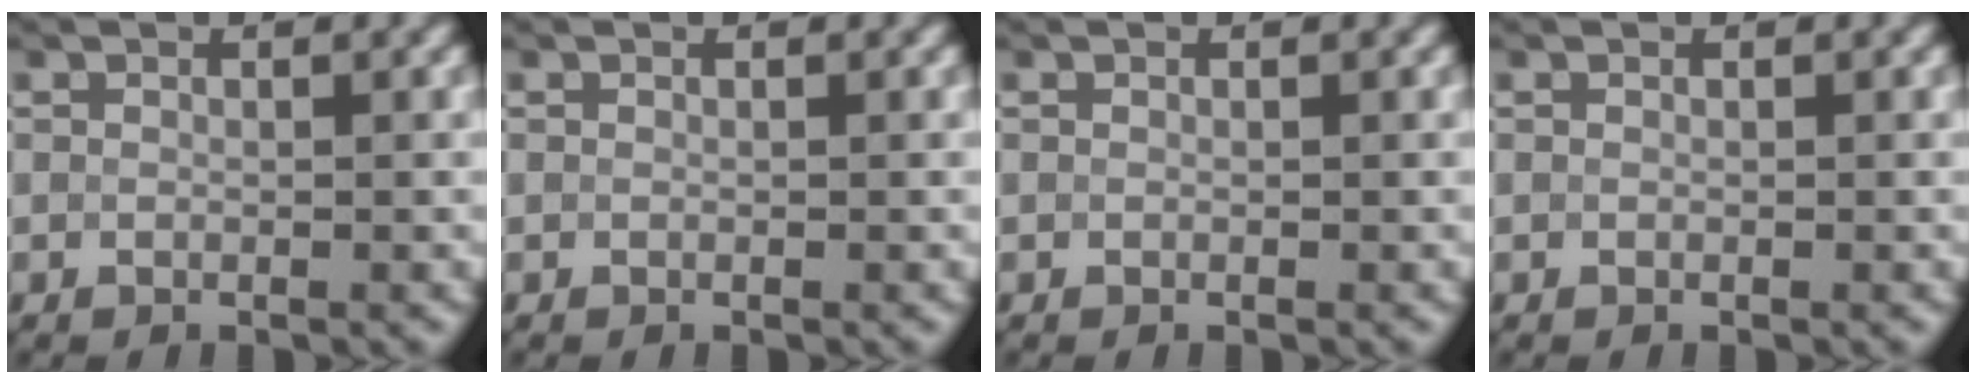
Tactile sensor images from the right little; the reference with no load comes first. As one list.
[{"total": 0.0}, {"total": 0.0}, {"total": 0.0}]